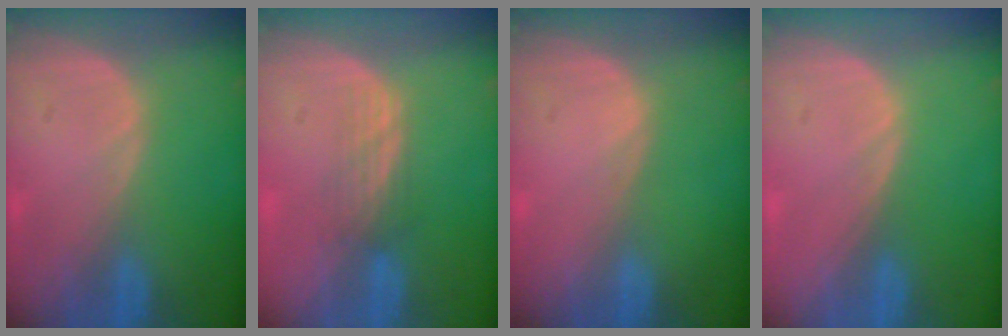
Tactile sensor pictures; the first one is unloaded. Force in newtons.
{"total": 2.9, "press": 2.6, "slide": 1.3}
{"total": 0.0}
{"total": 0.0}